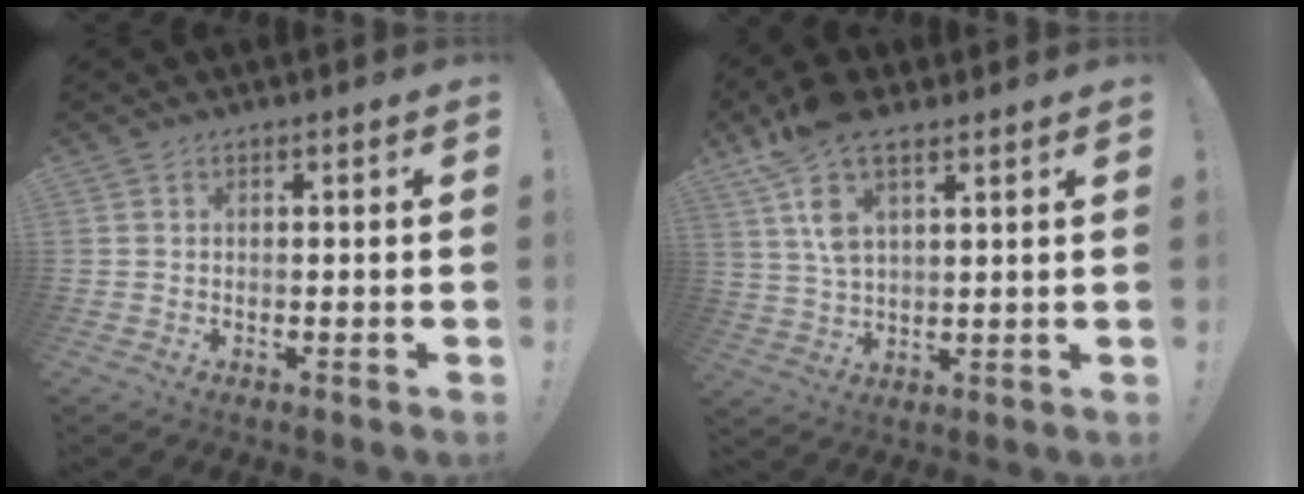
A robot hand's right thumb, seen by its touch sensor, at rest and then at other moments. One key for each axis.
{"total": 11.9, "fx": 6.5, "fy": 5.9, "fz": 8.0, "tx": -0.158, "ty": -0.016, "tz": 0.127}